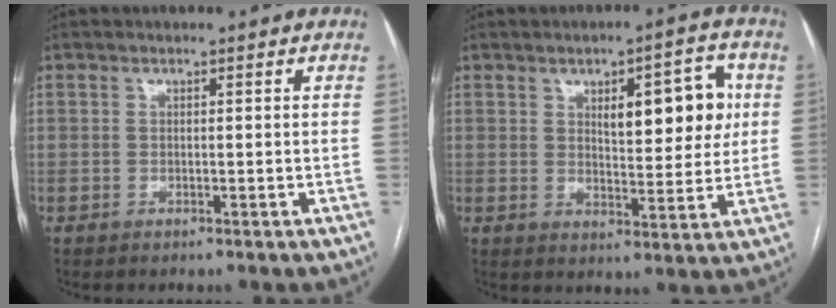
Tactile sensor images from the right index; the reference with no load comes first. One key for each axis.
{"total": 9.8, "fx": 2.7, "fy": 3.4, "fz": 8.8, "tx": -0.117, "ty": 0.014, "tz": 0.043}